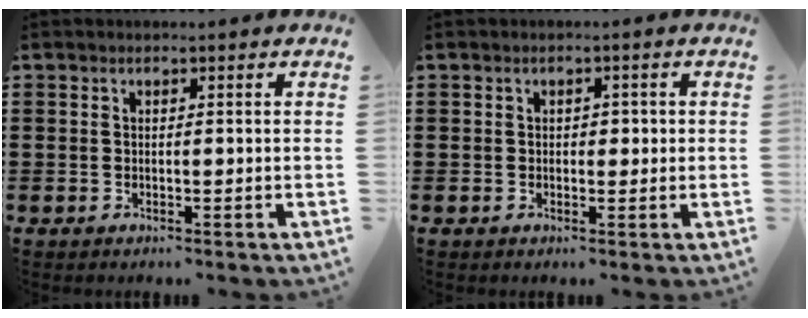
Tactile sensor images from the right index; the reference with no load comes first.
{"total": 1.4, "force": [0.1, 1.0, 0.9], "torque": [-0.018, 0.008, -0.001]}